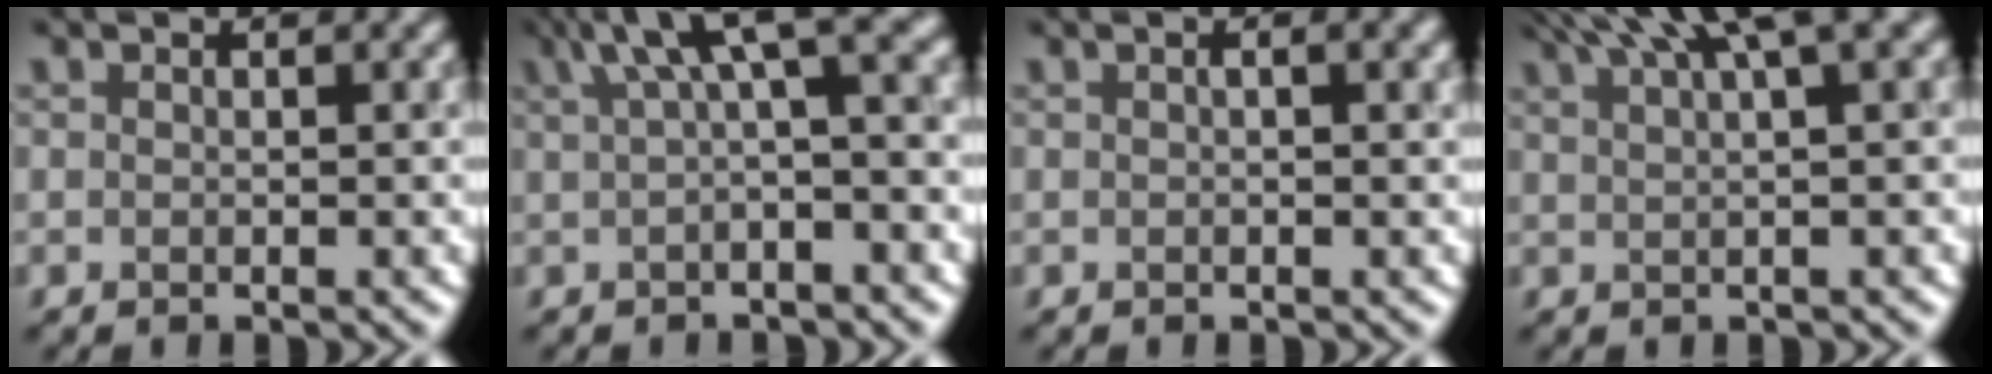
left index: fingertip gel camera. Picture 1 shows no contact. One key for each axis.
{"total": 6.3, "fx": 2.8, "fy": 1.4, "fz": 5.5, "tx": -0.065, "ty": 0.026, "tz": 0.041}
{"total": 3.6, "fx": 1.2, "fy": 1.5, "fz": 3.1, "tx": -0.025, "ty": 0.015, "tz": -0.008}
{"total": 7.9, "fx": 5.3, "fy": 1.4, "fz": 5.7, "tx": -0.060, "ty": 0.030, "tz": 0.069}